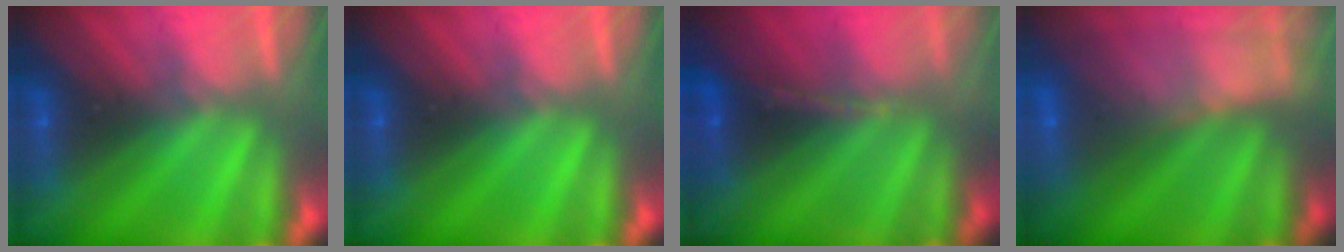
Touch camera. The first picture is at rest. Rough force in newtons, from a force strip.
{"total": 0.0}
{"total": 1.2}
{"total": 6.6}